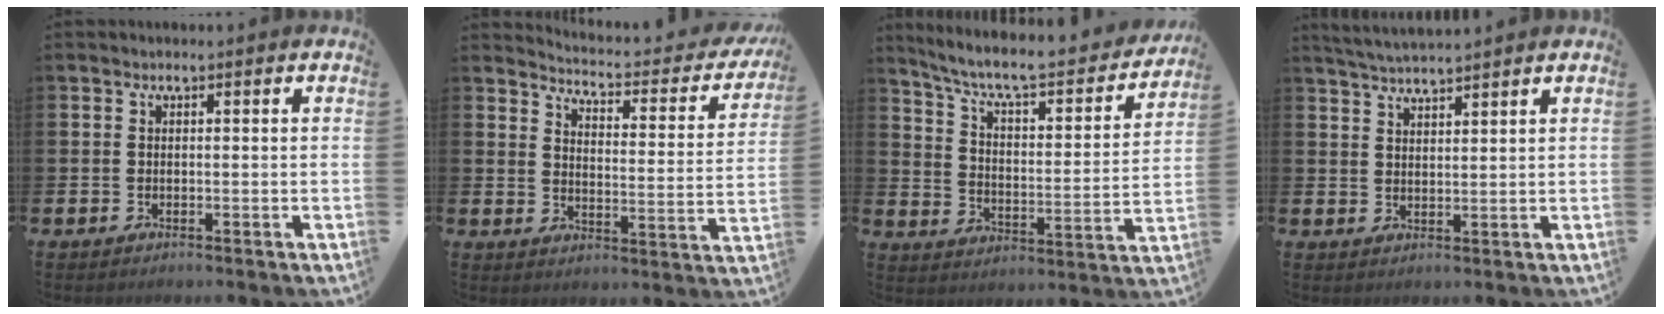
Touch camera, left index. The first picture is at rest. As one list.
[{"total": 3.6, "force": [3.4, 0.8, 1.0], "torque": [-0.042, -0.034, 0.049]}, {"total": 8.0, "force": [6.9, 1.8, 3.6], "torque": [-0.100, -0.049, 0.112]}, {"total": 3.7, "force": [3.6, -0.1, 0.4], "torque": [-0.025, -0.012, 0.067]}]